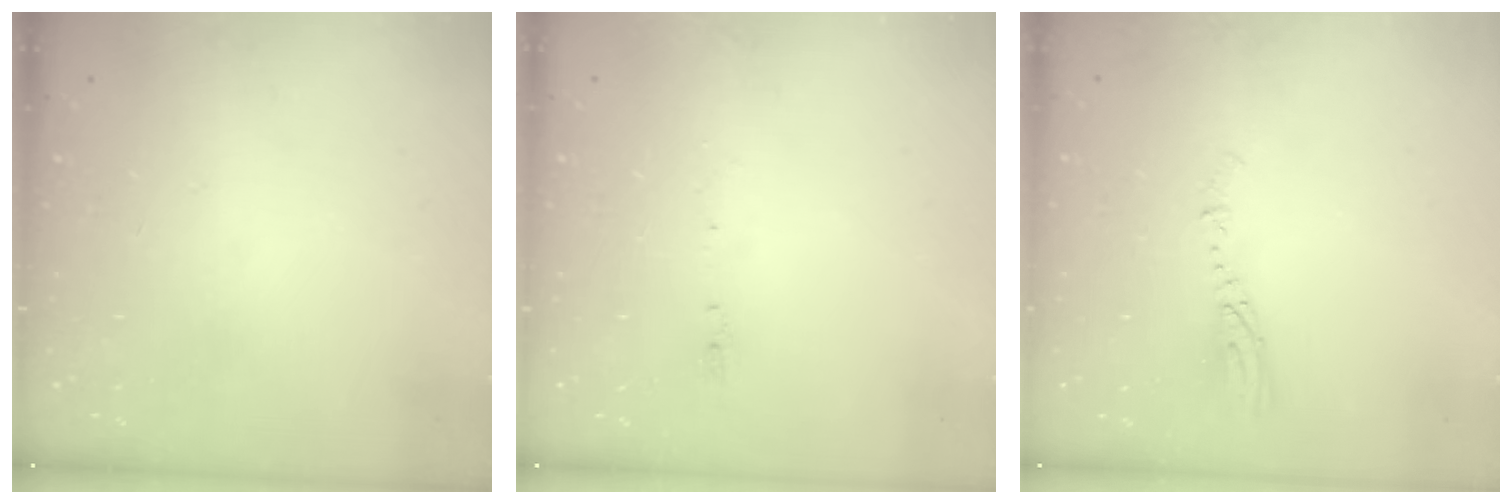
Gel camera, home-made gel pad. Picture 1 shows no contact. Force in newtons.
{"total": 5.6, "press": 5.3, "slide": 1.7}
{"total": 3.7, "press": 3.7, "slide": 0.4}